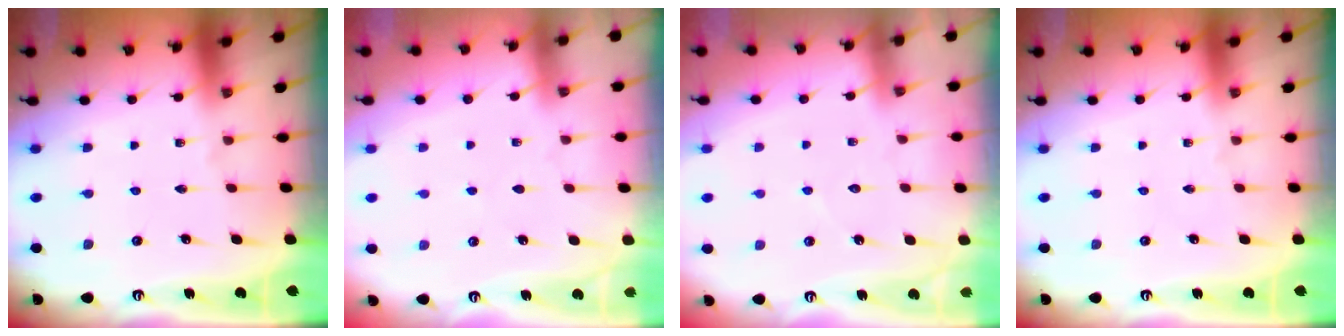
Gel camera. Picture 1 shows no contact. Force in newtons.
{"total": 2.8, "press": 2.8, "slide": 0.4}
{"total": 4.8, "press": 4.8, "slide": 0.6}
{"total": 0.0}